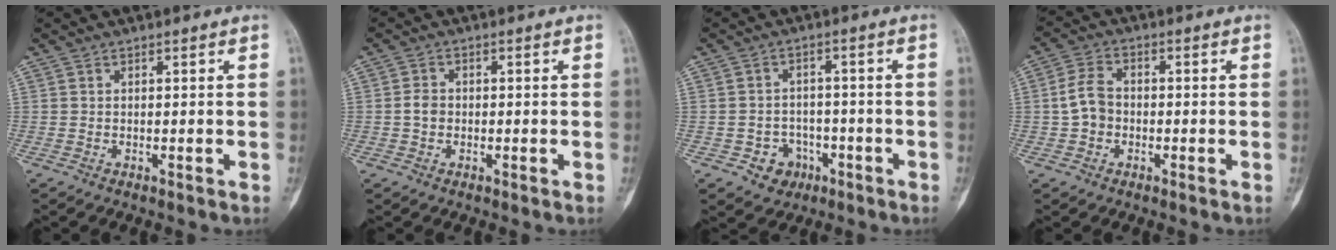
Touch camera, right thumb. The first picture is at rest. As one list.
[{"total": 2.5, "force": [-0.3, 2.1, 1.4], "torque": [-0.020, 0.007, -0.008]}, {"total": 5.5, "force": [-2.6, 4.6, 1.5], "torque": [0.007, 0.024, -0.032]}, {"total": 5.3, "force": [-0.7, 4.1, 3.3], "torque": [-0.058, 0.021, -0.019]}]